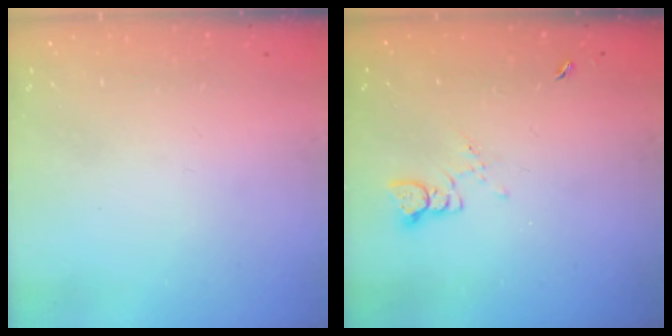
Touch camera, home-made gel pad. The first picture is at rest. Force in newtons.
{"total": 1.3, "press": 1.2, "slide": 0.1}